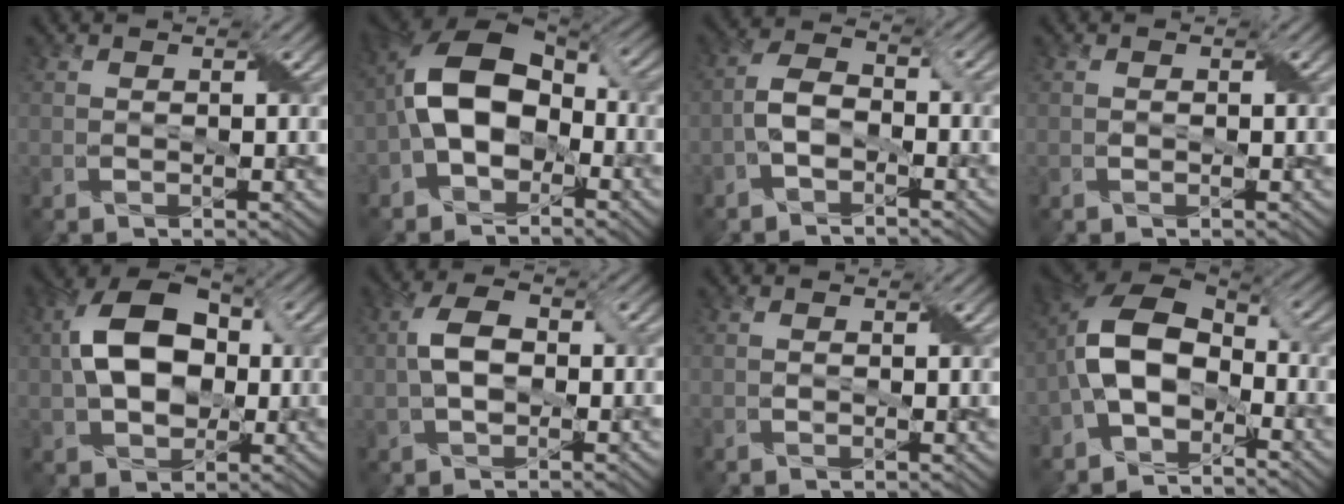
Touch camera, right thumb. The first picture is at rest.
{"total": 12.6, "force": [-2.1, 8.2, 9.3], "torque": [-0.188, 0.011, -0.057]}
{"total": 4.4, "force": [-2.0, 2.4, 3.1], "torque": [-0.063, 0.012, -0.046]}
{"total": 0.0}
{"total": 11.9, "force": [0.5, 8.1, 8.6], "torque": [-0.182, 0.016, 0.001]}
{"total": 6.0, "force": [-0.5, 3.3, 5.0], "torque": [-0.108, 0.009, -0.014]}
{"total": 0.6, "force": [-0.1, 0.5, 0.4], "torque": [-0.009, 0.000, -0.001]}
{"total": 11.2, "force": [-3.4, 6.9, 8.1], "torque": [-0.164, 0.007, -0.084]}